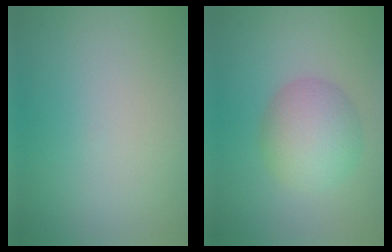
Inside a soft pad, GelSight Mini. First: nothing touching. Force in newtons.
{"total": 5.3, "press": 5.3, "slide": 0.2}